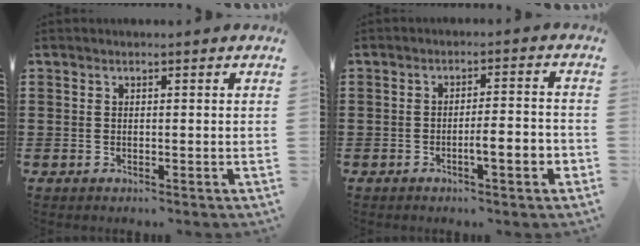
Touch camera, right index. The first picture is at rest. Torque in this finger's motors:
{"motor_torque": [1.21, -0.57, 0.14, 0.11]}